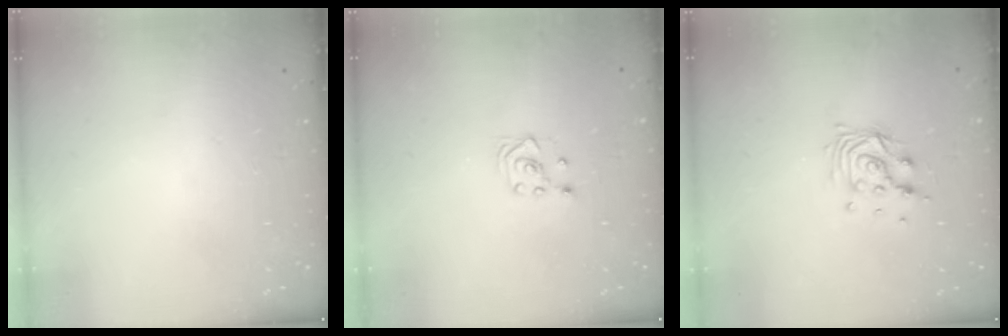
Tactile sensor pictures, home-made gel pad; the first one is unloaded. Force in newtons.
{"total": 3.0, "press": 2.6, "slide": 1.5}
{"total": 9.5, "press": 9.4, "slide": 0.8}